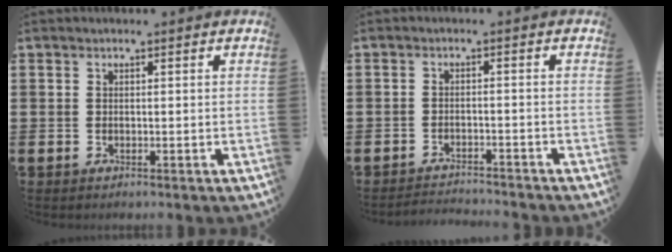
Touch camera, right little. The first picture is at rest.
{"total": 2.1, "force": [-2.1, -0.1, -0.1], "torque": [-0.002, 0.004, -0.045]}